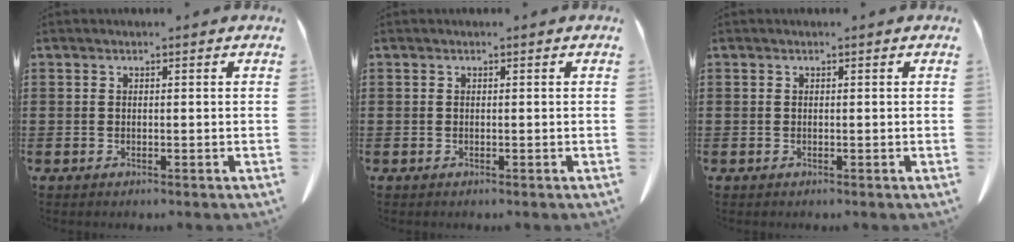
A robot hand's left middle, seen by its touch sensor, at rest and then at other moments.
{"total": 0.0}
{"total": 0.0}